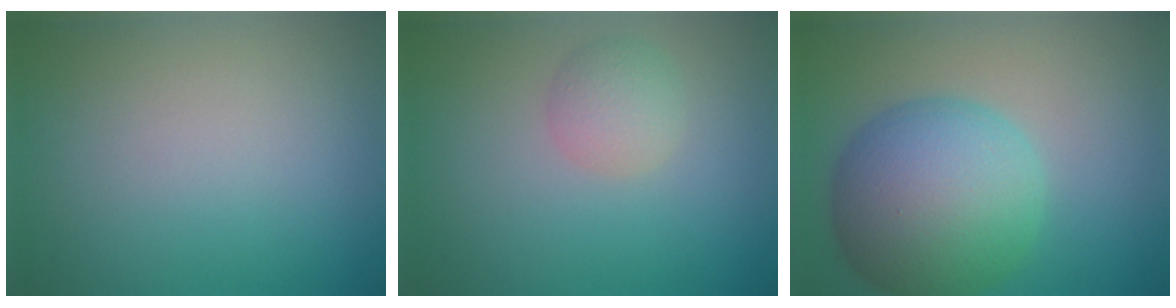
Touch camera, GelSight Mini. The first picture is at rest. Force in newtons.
{"total": 2.2, "press": 2.2, "slide": 0.1}
{"total": 10.4, "press": 10.4, "slide": 0.3}